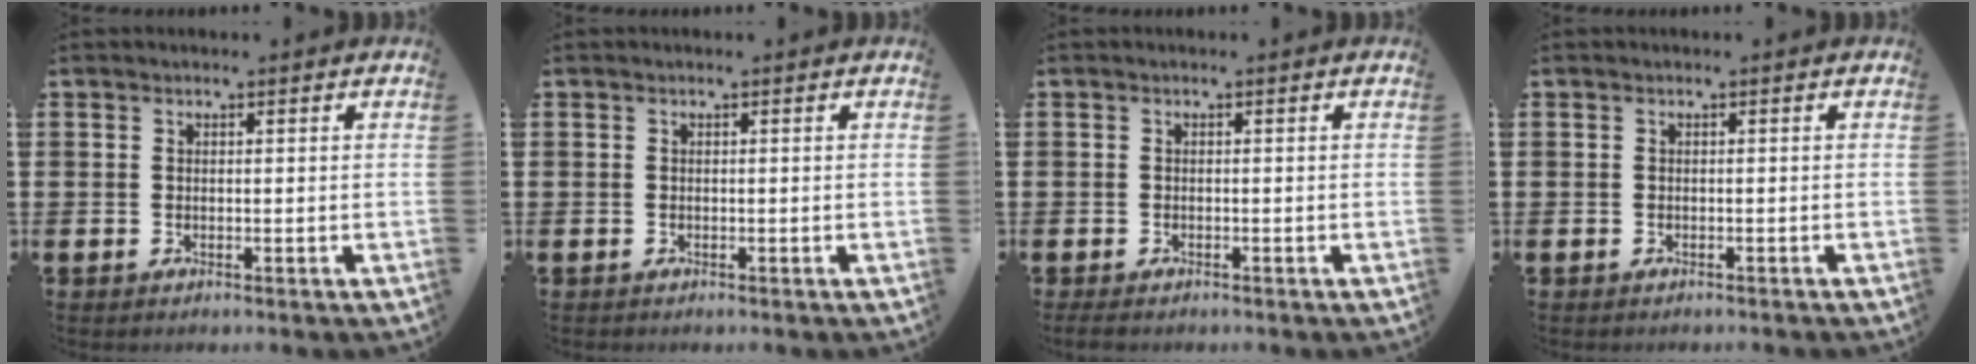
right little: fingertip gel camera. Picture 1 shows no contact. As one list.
[{"total": 0.0}, {"total": 0.7, "force": [-0.4, 0.3, 0.4], "torque": [-0.010, 0.001, -0.010]}, {"total": 0.0}]